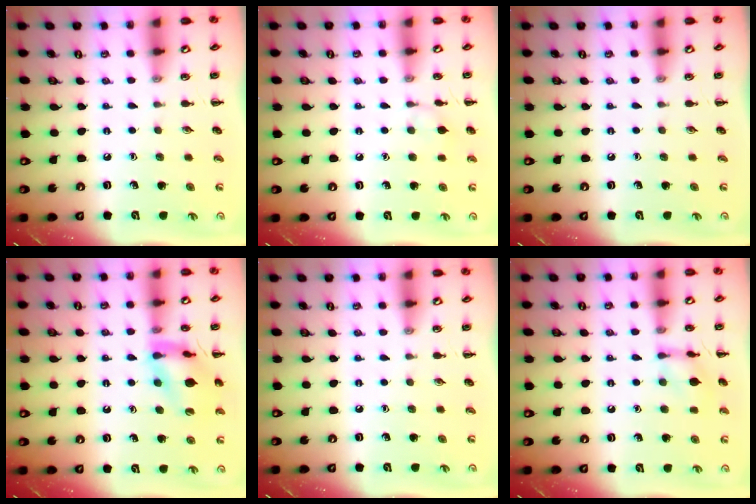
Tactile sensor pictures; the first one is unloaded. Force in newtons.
{"total": 5.4, "press": 5.1, "slide": 1.8}
{"total": 0.0}
{"total": 16.0, "press": 15.9, "slide": 1.6}
{"total": 0.0}
{"total": 8.9, "press": 8.9, "slide": 0.7}